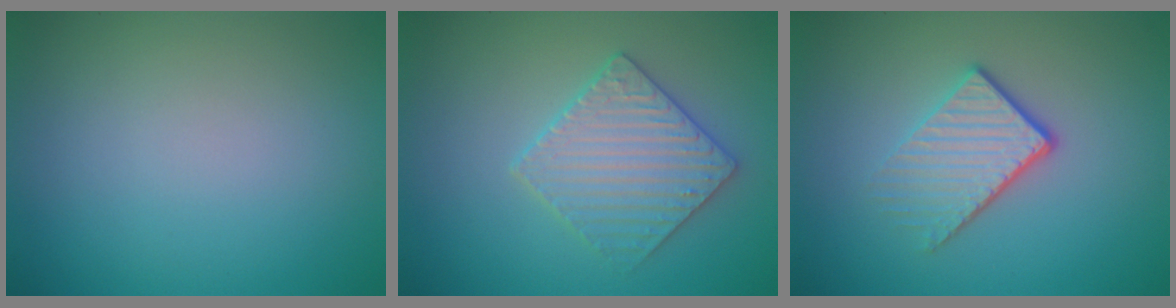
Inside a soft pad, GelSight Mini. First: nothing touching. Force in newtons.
{"total": 3.6, "press": 3.5, "slide": 1.1}
{"total": 3.9, "press": 2.8, "slide": 2.8}